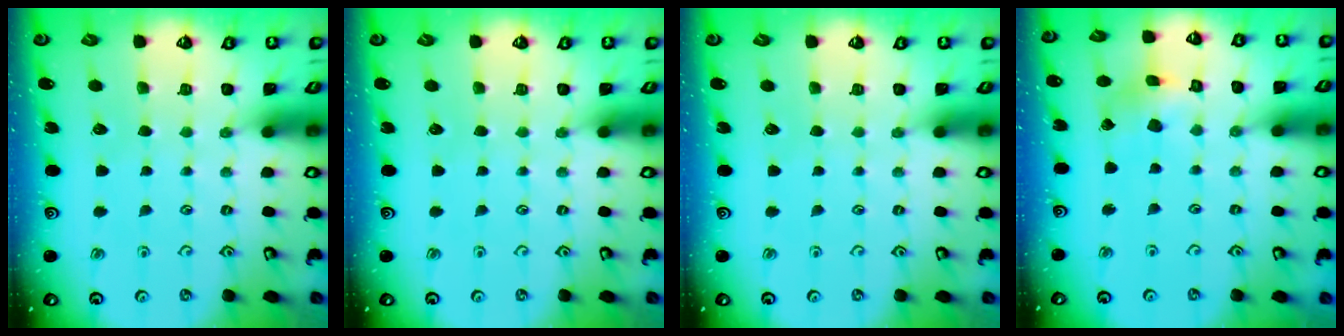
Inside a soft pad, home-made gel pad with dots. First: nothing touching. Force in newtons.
{"total": 0.0}
{"total": 0.0}
{"total": 4.1, "press": 4.1, "slide": 0.5}